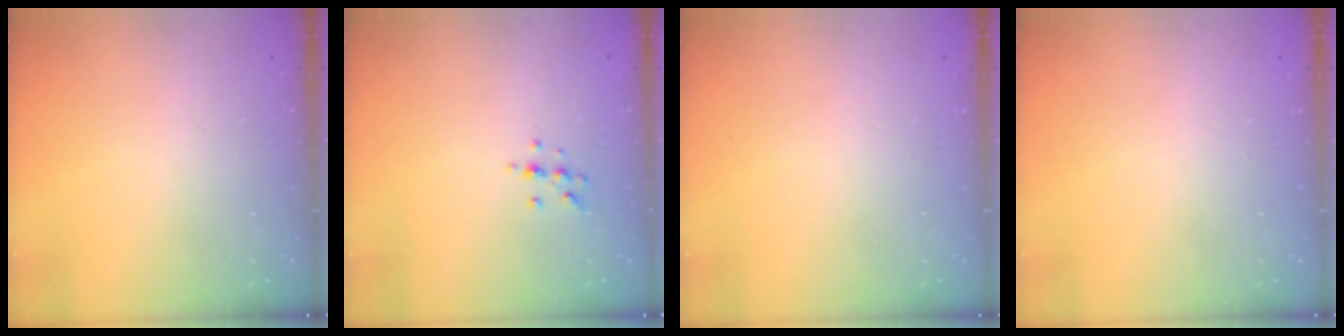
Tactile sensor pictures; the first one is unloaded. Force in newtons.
{"total": 6.0, "press": 5.6, "slide": 2.0}
{"total": 0.0}
{"total": 0.0}